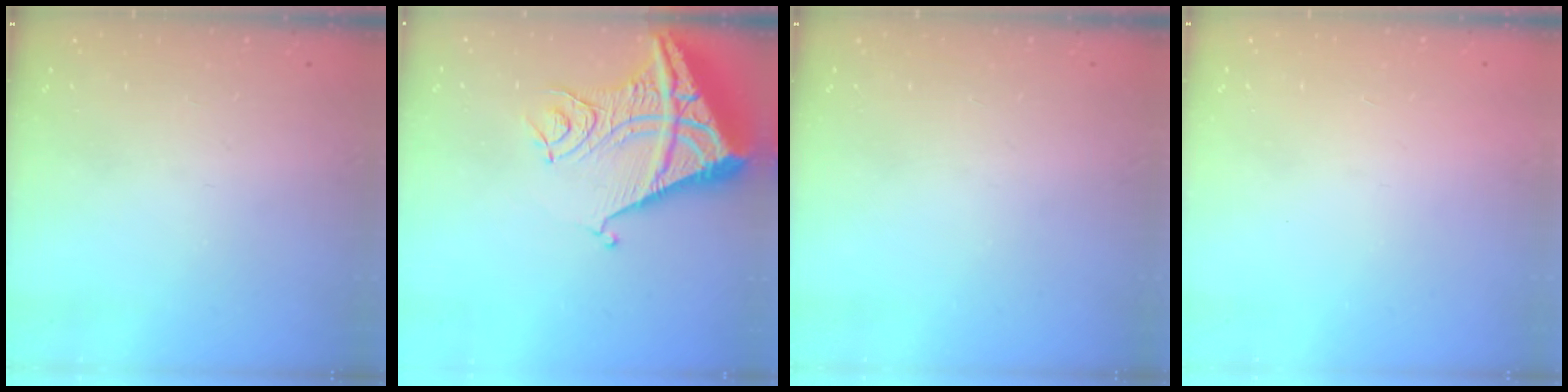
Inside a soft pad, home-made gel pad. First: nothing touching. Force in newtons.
{"total": 15.2, "press": 15.1, "slide": 1.8}
{"total": 0.0}
{"total": 1.6, "press": 1.5, "slide": 0.1}